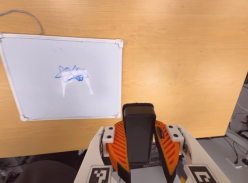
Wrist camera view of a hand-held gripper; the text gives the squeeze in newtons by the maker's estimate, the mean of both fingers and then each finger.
{"total": 7.2, "left": 6.4, "right": 8.0}